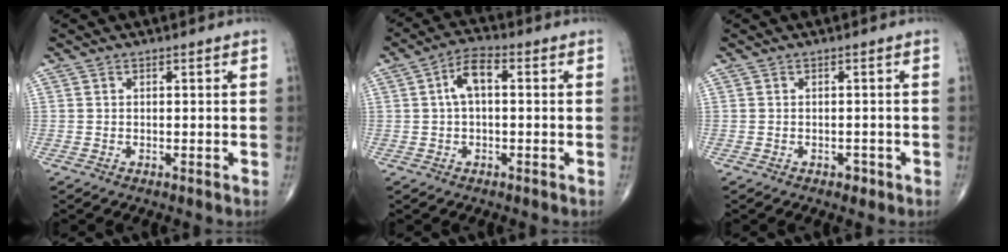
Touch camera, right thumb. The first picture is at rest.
{"total": 5.7, "force": [0.6, 2.7, 5.0], "torque": [-0.093, 0.022, 0.002]}
{"total": 1.4, "force": [-0.8, 0.9, 0.6], "torque": [-0.006, 0.003, -0.010]}